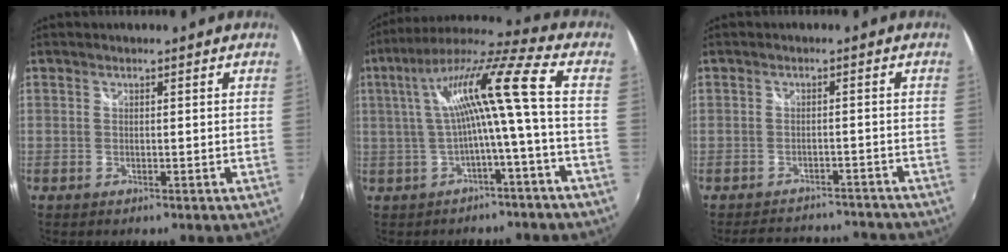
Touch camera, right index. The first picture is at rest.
{"total": 12.7, "force": [-0.5, -0.7, 12.6], "torque": [-0.234, 0.018, -0.004]}
{"total": 11.6, "force": [-10.4, 4.2, 3.1], "torque": [-0.064, 0.025, -0.127]}